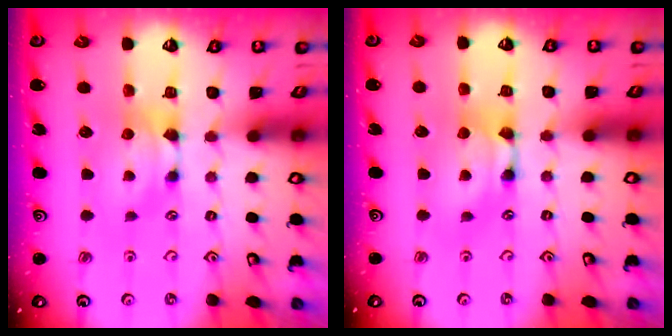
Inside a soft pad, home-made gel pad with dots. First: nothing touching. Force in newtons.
{"total": 2.2, "press": 2.2, "slide": 0.1}